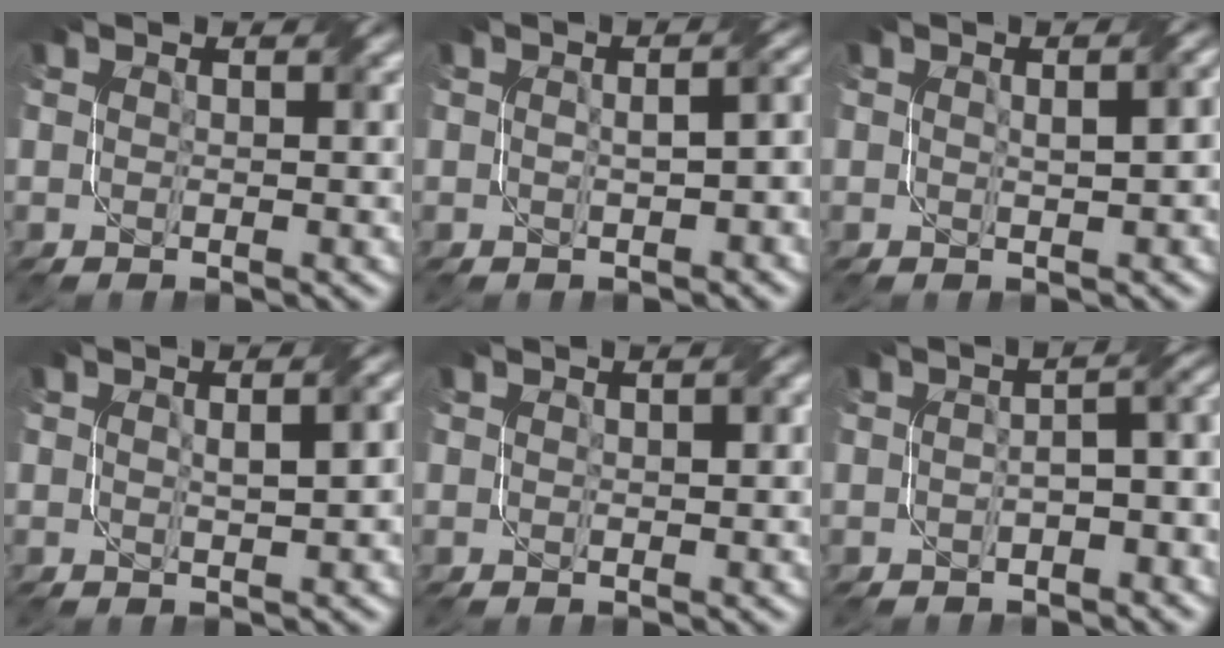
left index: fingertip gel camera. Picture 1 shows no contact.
{"total": 3.8, "force": [-0.3, 1.7, 3.4], "torque": [-0.044, 0.003, 0.003]}
{"total": 2.3, "force": [0.2, 0.5, 2.3], "torque": [-0.036, 0.007, 0.005]}
{"total": 3.1, "force": [0.4, 0.7, 3.0], "torque": [-0.042, 0.011, 0.012]}
{"total": 1.1, "force": [0.3, 0.3, 1.0], "torque": [-0.014, 0.007, 0.007]}
{"total": 4.9, "force": [-1.0, 1.9, 4.4], "torque": [-0.047, 0.007, -0.013]}